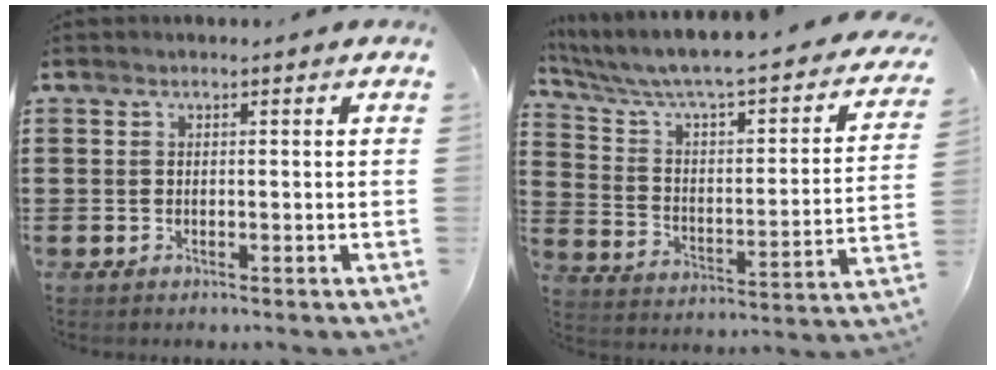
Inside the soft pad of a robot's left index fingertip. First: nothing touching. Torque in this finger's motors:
{"motor_torque": [1.27, -0.87, 1.05, 0.14]}